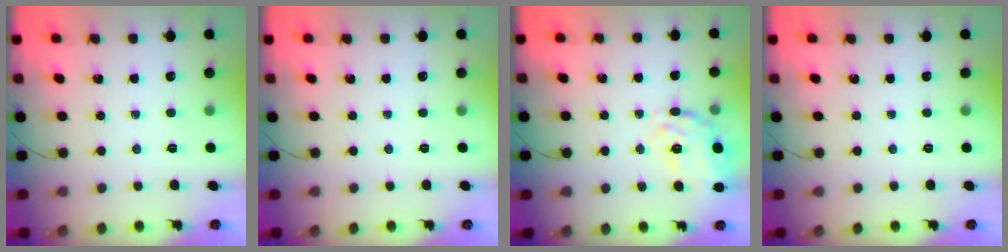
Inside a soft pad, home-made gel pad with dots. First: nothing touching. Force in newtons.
{"total": 0.0}
{"total": 20.2, "press": 20.1, "slide": 2.2}
{"total": 0.0}